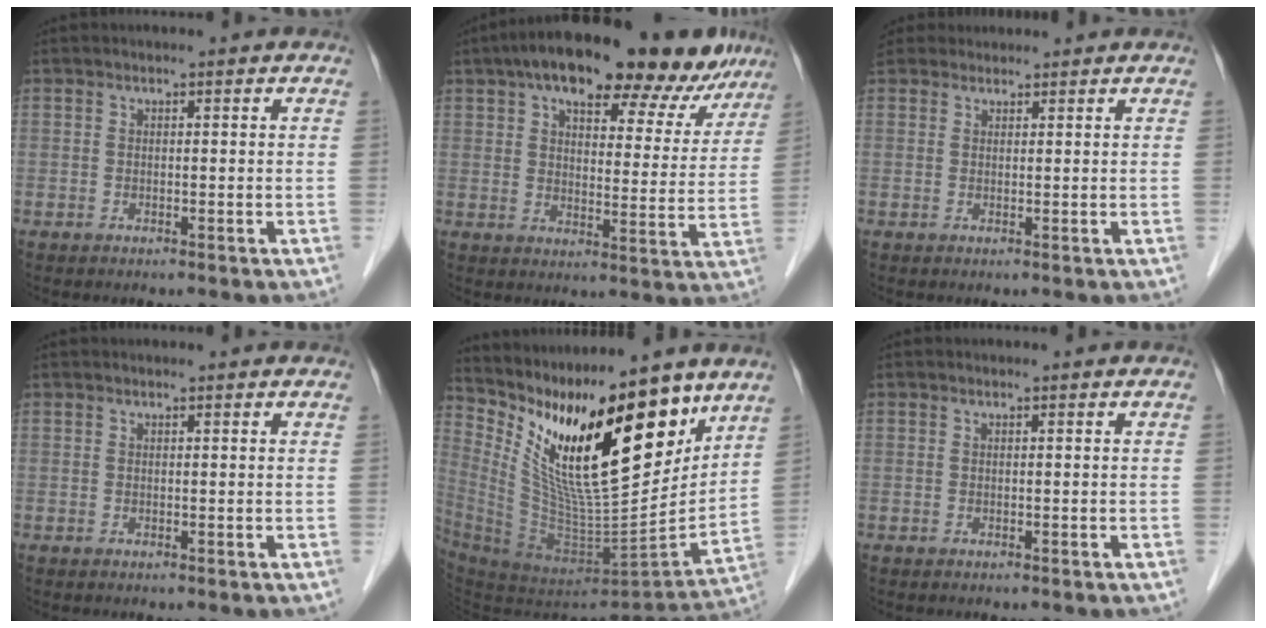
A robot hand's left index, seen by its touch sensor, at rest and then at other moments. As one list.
[{"total": 20.2, "force": [14.9, 7.3, 11.5], "torque": [-0.155, 0.039, 0.195]}, {"total": 2.9, "force": [2.5, 1.5, -0.4], "torque": [0.007, 0.025, 0.043]}, {"total": 1.1, "force": [1.0, 0.2, 0.2], "torque": [-0.007, 0.011, 0.016]}, {"total": 24.7, "force": [14.2, 6.7, 19.1], "torque": [-0.357, -0.012, 0.254]}, {"total": 0.0}]